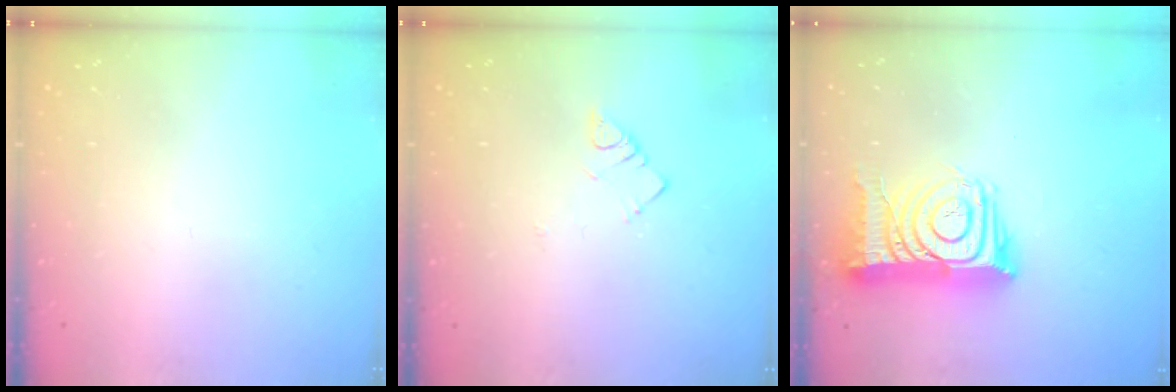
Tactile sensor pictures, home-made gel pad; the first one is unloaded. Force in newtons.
{"total": 3.2, "press": 3.1, "slide": 0.5}
{"total": 17.8, "press": 17.8, "slide": 1.3}